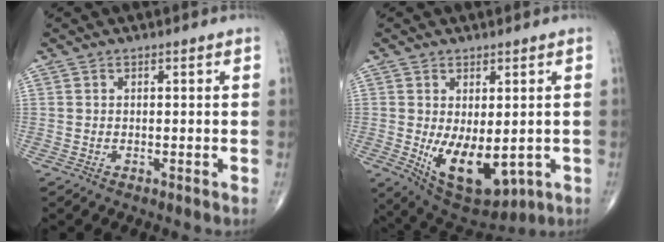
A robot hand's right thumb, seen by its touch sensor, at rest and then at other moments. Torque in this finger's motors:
{"motor_torque": [1.59, 1.40, 0.68, -0.60, 0.38]}